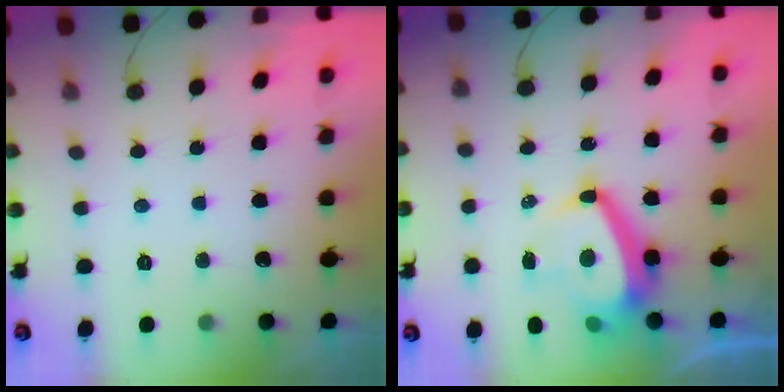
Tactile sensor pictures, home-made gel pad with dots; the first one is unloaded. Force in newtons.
{"total": 10.1, "press": 9.7, "slide": 3.0}